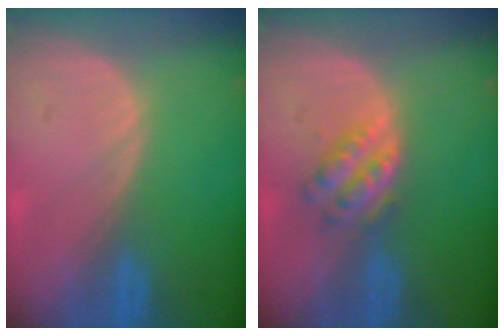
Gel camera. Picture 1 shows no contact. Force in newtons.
{"total": 4.6, "press": 4.5, "slide": 1.0}